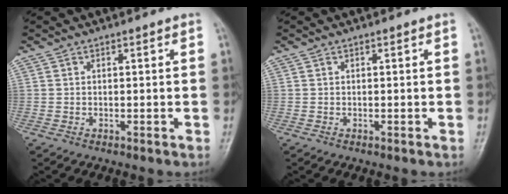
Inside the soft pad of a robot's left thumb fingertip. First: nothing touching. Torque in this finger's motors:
{"motor_torque": [0.00, 0.00, 0.00, 0.00, 0.00]}